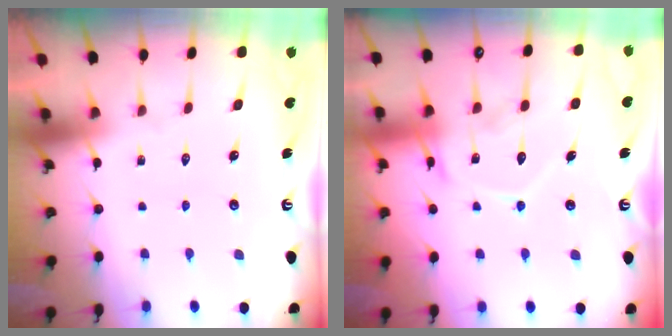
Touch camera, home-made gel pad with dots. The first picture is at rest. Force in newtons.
{"total": 14.0, "press": 13.9, "slide": 1.0}